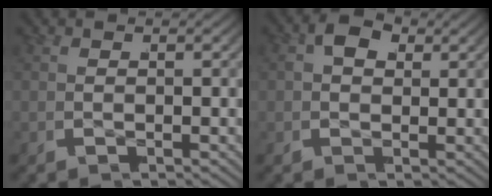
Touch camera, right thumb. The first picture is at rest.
{"total": 3.2, "force": [1.3, 2.2, 2.0], "torque": [-0.041, 0.001, 0.022]}